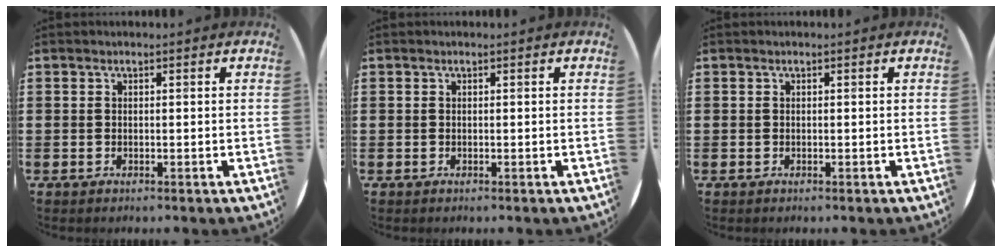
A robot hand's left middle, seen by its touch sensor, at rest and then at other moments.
{"total": 0.0}
{"total": 0.0}